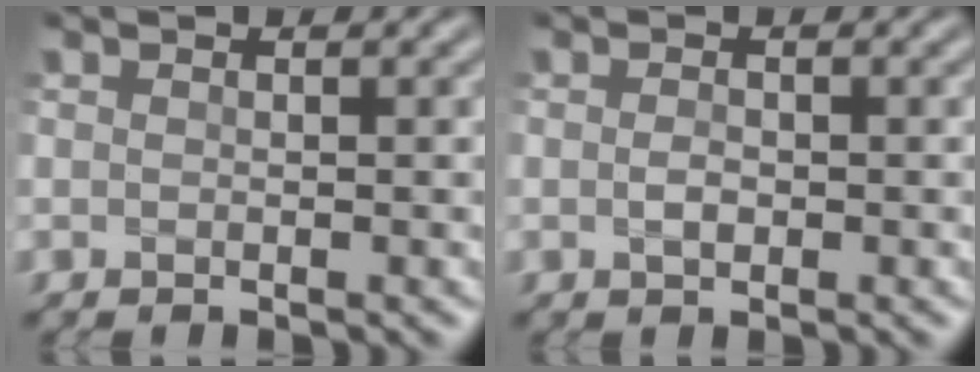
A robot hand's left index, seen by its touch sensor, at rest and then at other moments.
{"total": 0.9, "force": [0.0, 0.6, 0.7], "torque": [-0.014, 0.003, -0.001]}